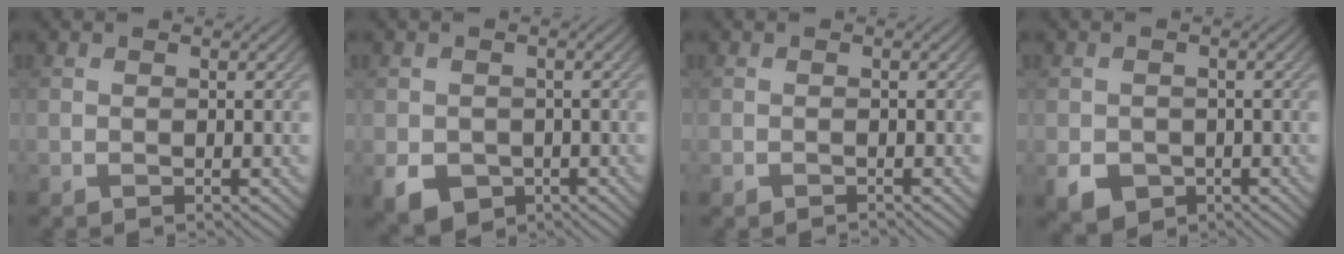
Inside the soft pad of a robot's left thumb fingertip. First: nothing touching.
{"total": 4.5, "force": [-1.7, 3.7, 1.8], "torque": [-0.046, -0.019, -0.031]}
{"total": 0.6, "force": [-0.5, 0.1, 0.2], "torque": [-0.002, -0.002, -0.010]}
{"total": 3.8, "force": [-1.5, 3.1, 1.4], "torque": [-0.033, -0.016, -0.028]}